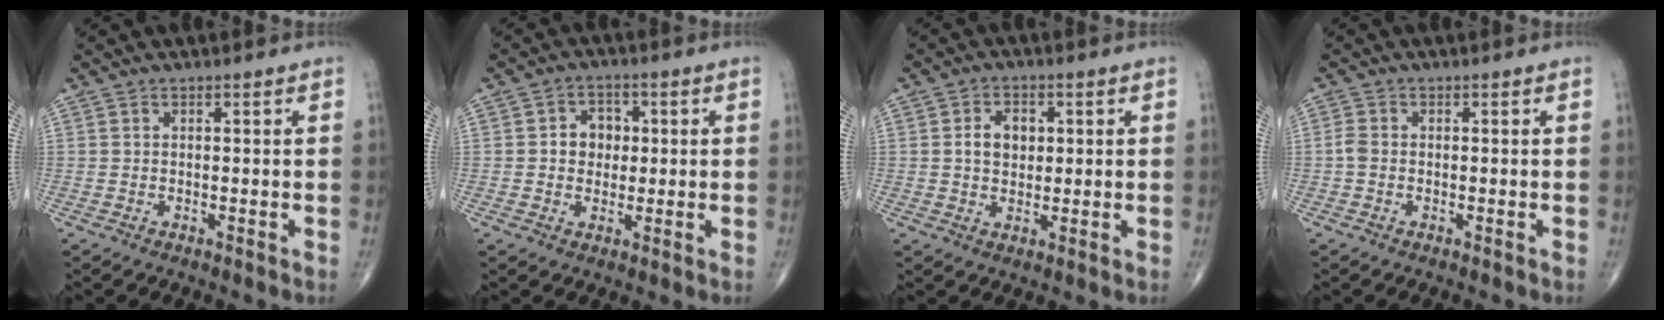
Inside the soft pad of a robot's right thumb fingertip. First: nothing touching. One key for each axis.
{"total": 5.1, "fx": 0.5, "fy": 4.3, "fz": 2.7, "tx": -0.011, "ty": 0.008, "tz": 0.002}
{"total": 5.2, "fx": 0.9, "fy": 3.7, "fz": 3.5, "tx": -0.045, "ty": 0.001, "tz": 0.012}
{"total": 1.7, "fx": -0.4, "fy": 1.2, "fz": 1.1, "tx": -0.024, "ty": 0.001, "tz": -0.012}